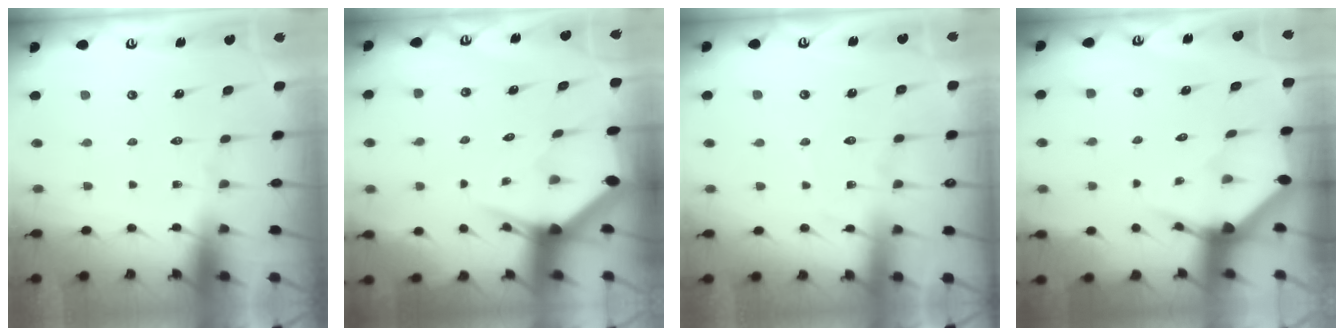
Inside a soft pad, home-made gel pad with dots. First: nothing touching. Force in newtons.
{"total": 3.8, "press": 3.8, "slide": 0.1}
{"total": 2.9, "press": 2.8, "slide": 0.4}
{"total": 3.2, "press": 3.2, "slide": 0.3}